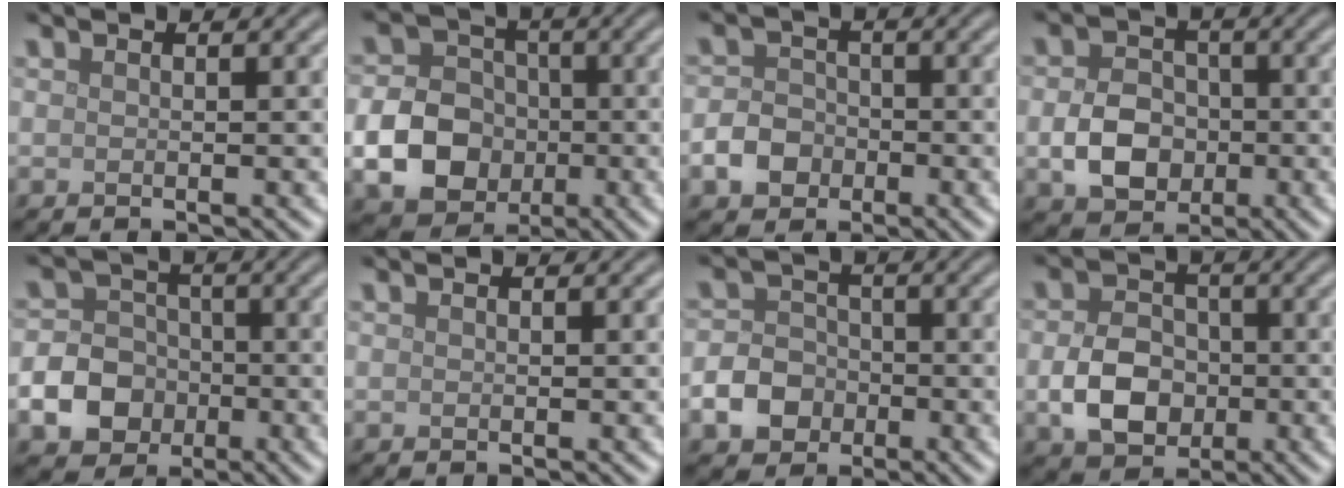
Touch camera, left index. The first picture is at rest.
{"total": 7.6, "force": [-1.8, 6.2, 3.9], "torque": [-0.071, -0.007, -0.049]}
{"total": 3.1, "force": [-1.3, 2.5, 1.3], "torque": [-0.024, 0.002, -0.027]}
{"total": 4.9, "force": [-1.1, 3.8, 2.8], "torque": [-0.051, -0.001, -0.022]}
{"total": 6.1, "force": [-2.1, 5.2, 2.4], "torque": [-0.030, -0.003, -0.064]}
{"total": 0.0}
{"total": 3.9, "force": [-1.5, 3.1, 1.7], "torque": [-0.030, 0.001, -0.034]}
{"total": 5.4, "force": [-1.2, 4.1, 3.3], "torque": [-0.064, -0.002, -0.024]}